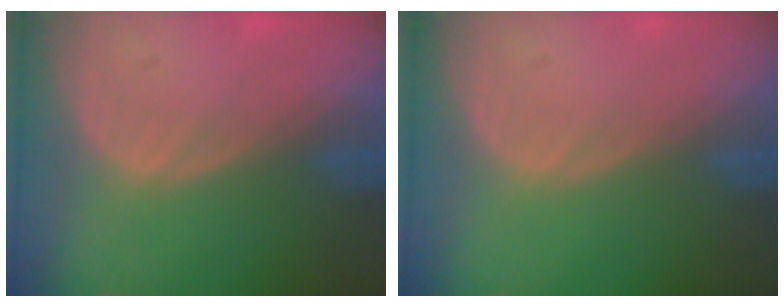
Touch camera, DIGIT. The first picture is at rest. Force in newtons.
{"total": 0.0}